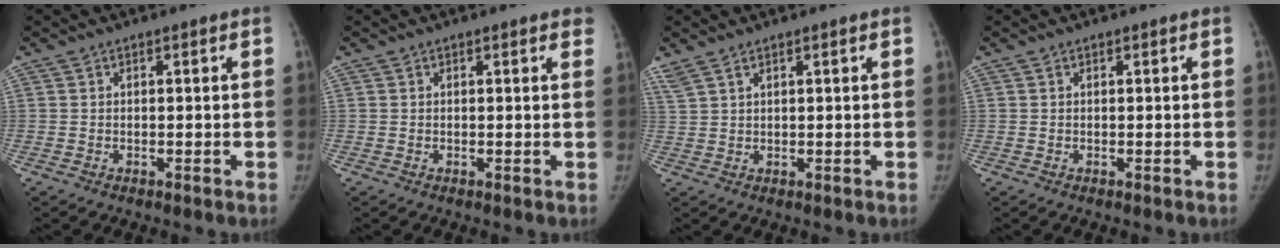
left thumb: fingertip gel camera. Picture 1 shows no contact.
{"total": 2.1, "force": [1.6, 0.7, 1.1], "torque": [0.001, 0.001, 0.011]}
{"total": 3.4, "force": [2.6, 1.0, 1.9], "torque": [-0.051, 0.011, 0.063]}
{"total": 0.0}